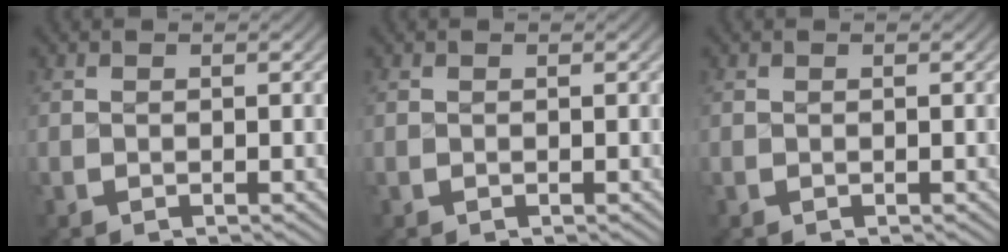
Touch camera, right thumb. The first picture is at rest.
{"total": 0.0}
{"total": 0.0}